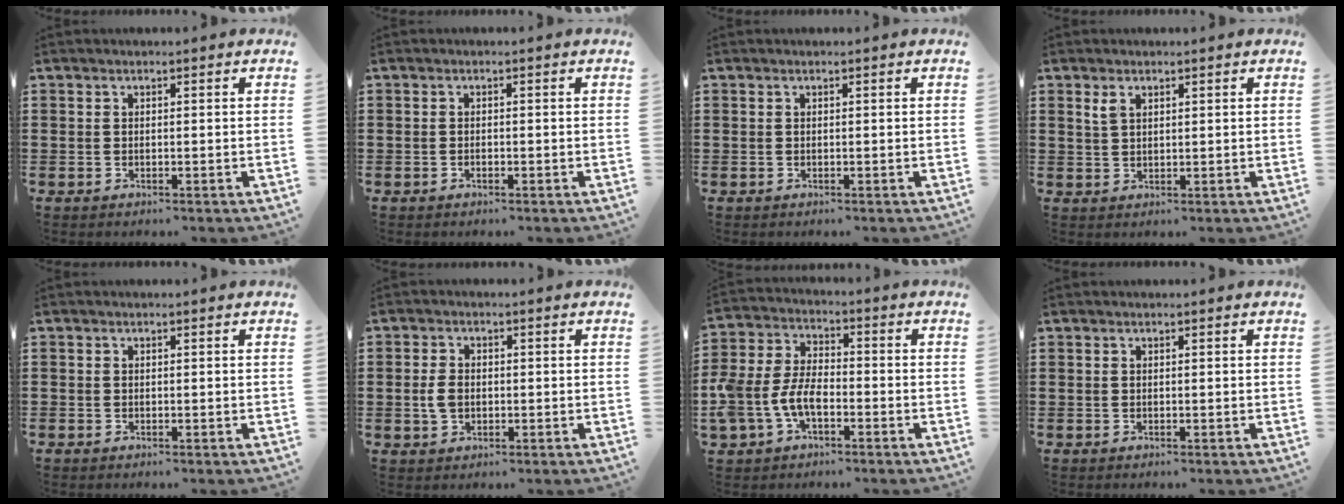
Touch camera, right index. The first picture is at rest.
{"total": 0.5, "force": [-0.3, 0.2, 0.3], "torque": [-0.009, -0.003, -0.005]}
{"total": 0.0}
{"total": 2.1, "force": [1.3, 1.1, 1.2], "torque": [-0.027, 0.004, 0.025]}
{"total": 0.0}
{"total": 3.1, "force": [-0.4, 2.1, 2.3], "torque": [-0.054, 0.001, -0.009]}
{"total": 6.8, "force": [-2.8, 4.1, 4.6], "torque": [-0.132, -0.001, -0.064]}
{"total": 0.0}